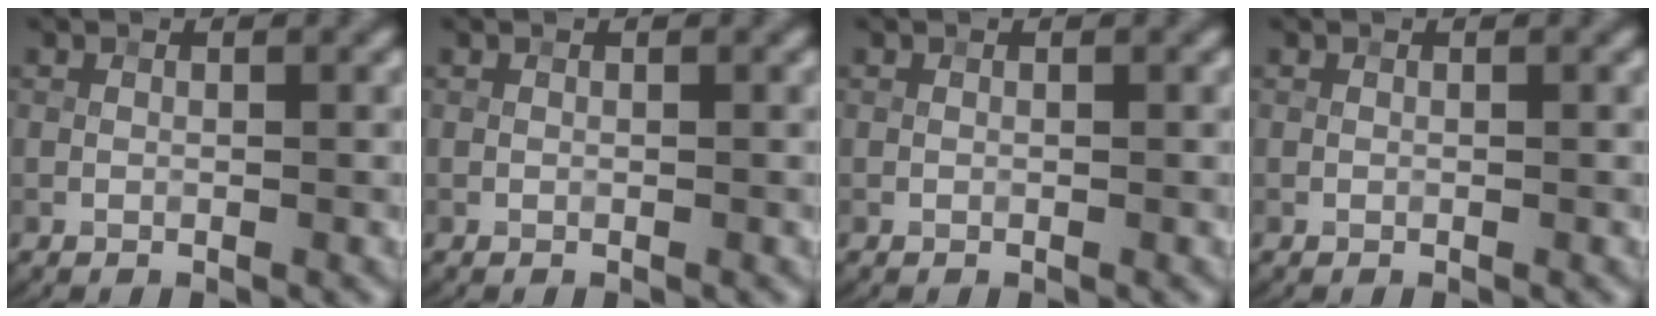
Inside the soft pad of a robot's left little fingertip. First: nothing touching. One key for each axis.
{"total": 0.0}
{"total": 0.0}
{"total": 0.0}